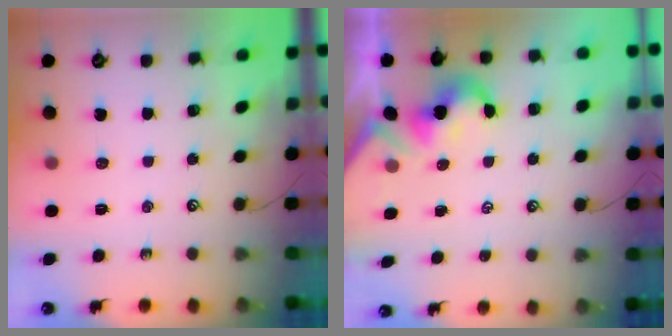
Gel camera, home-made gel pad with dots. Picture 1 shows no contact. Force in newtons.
{"total": 2.1, "press": 2.1, "slide": 0.4}